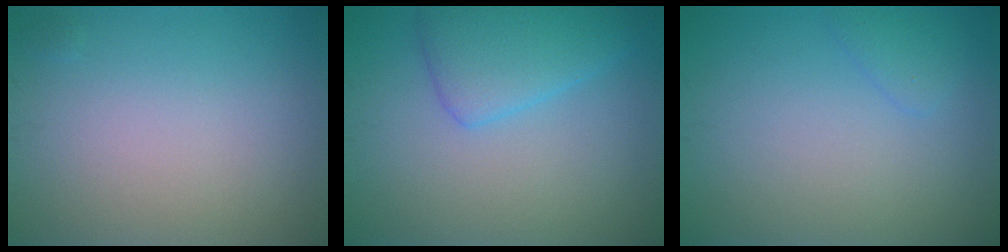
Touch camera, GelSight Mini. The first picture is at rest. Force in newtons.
{"total": 4.0, "press": 4.0, "slide": 0.1}
{"total": 1.2, "press": 1.2, "slide": 0.1}